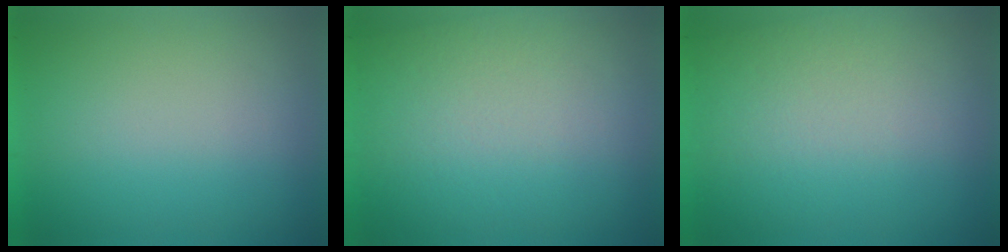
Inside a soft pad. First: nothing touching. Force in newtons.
{"total": 2.9}
{"total": 2.1}